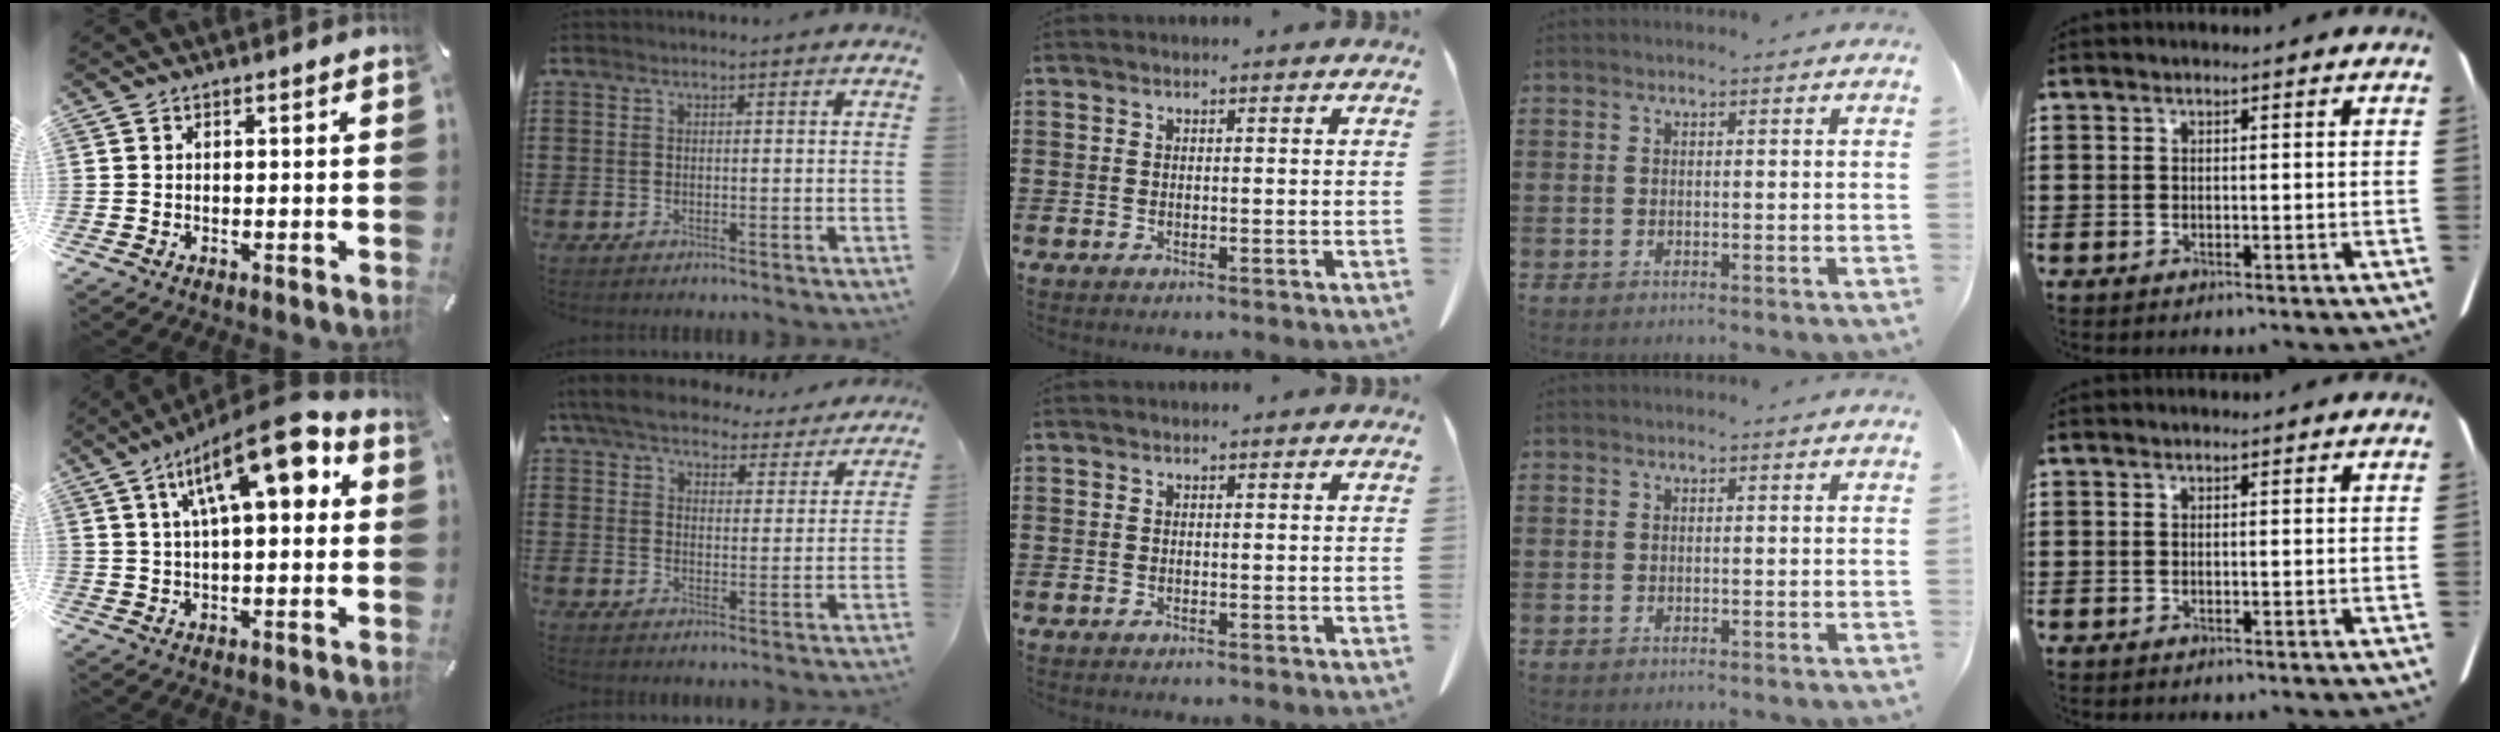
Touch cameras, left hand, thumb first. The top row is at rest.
{"thumb": {"total": 17.6, "force": [7.2, 6.0, 14.9], "torque": [-0.234, -0.030, 0.108]}, "index": {"total": 6.7, "force": [6.2, 1.1, 2.1], "torque": [-0.069, -0.030, 0.111]}}